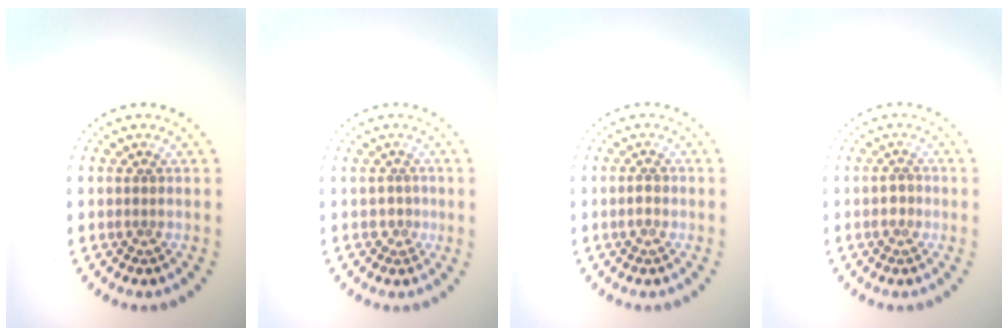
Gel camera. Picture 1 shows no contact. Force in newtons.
{"total": 0.8, "press": 0.5, "slide": 0.6}
{"total": 1.0, "press": 1.0, "slide": 0.1}
{"total": 1.0, "press": 1.0, "slide": 0.3}